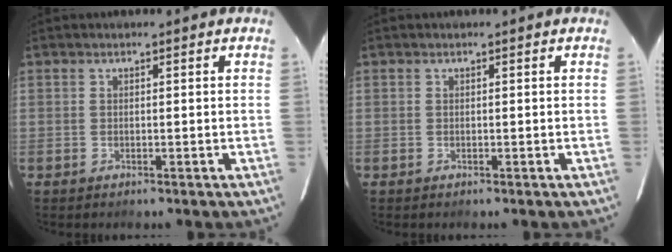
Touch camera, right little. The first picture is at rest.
{"total": 0.0}